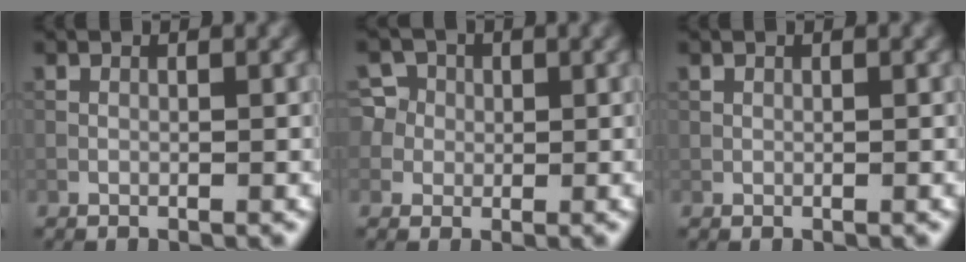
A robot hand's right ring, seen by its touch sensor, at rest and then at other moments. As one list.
[{"total": 5.7, "force": [1.4, 5.2, 1.8], "torque": [-0.036, 0.041, 0.008]}, {"total": 0.0}]